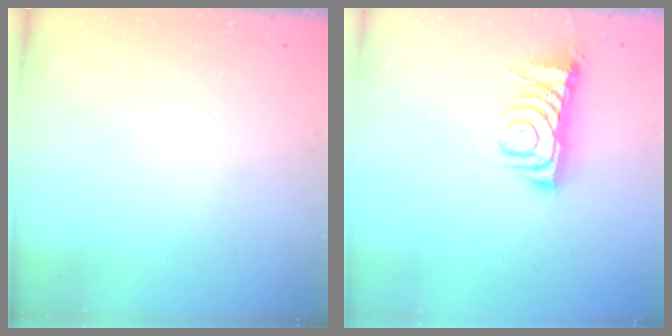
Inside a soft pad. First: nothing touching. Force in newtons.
{"total": 7.0, "press": 7.0, "slide": 0.9}